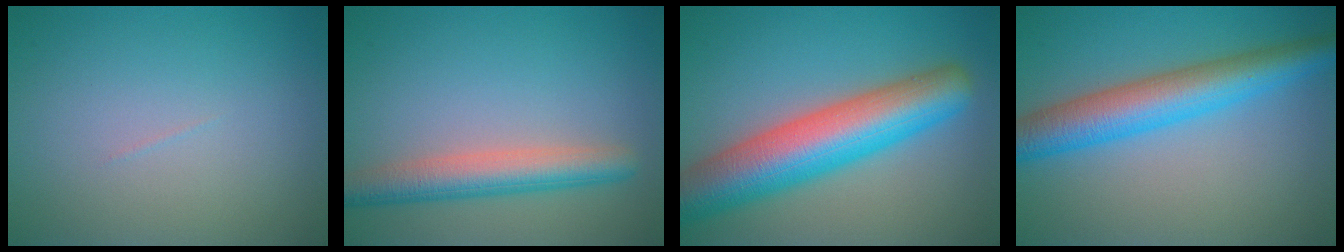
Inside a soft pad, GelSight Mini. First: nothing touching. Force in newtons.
{"total": 4.7, "press": 4.7, "slide": 0.3}
{"total": 10.2, "press": 10.2, "slide": 0.2}
{"total": 7.0, "press": 6.9, "slide": 0.1}